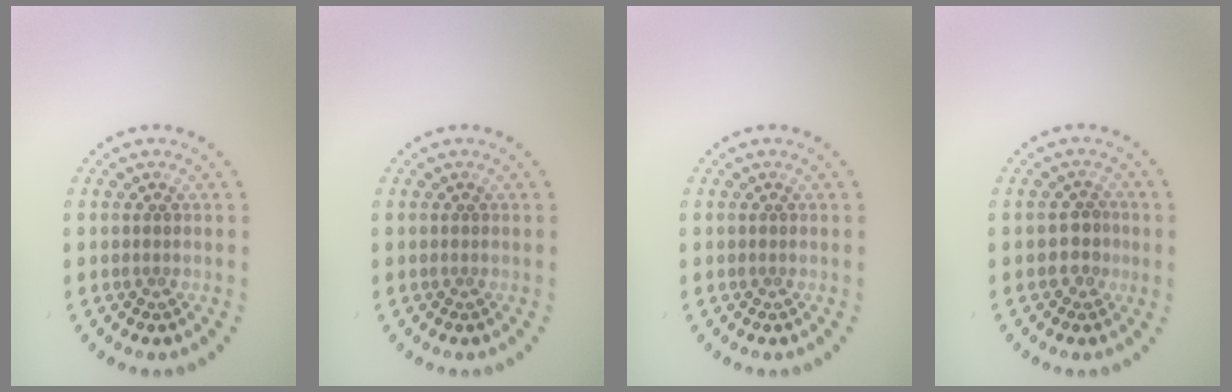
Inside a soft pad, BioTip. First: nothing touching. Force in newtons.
{"total": 0.0}
{"total": 0.0}
{"total": 1.9, "press": 1.7, "slide": 0.9}